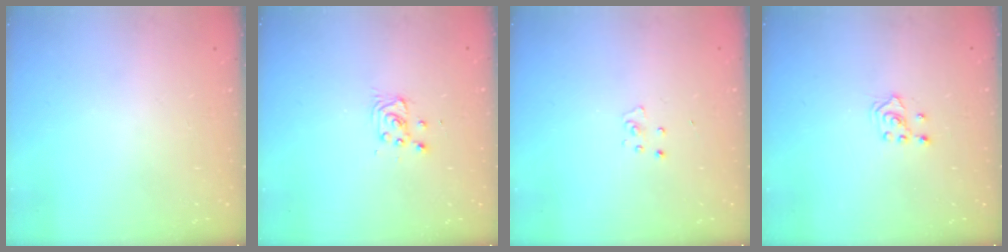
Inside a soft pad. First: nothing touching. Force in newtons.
{"total": 3.3, "press": 3.3, "slide": 0.4}
{"total": 2.6, "press": 2.6, "slide": 0.2}
{"total": 3.2, "press": 3.1, "slide": 1.0}